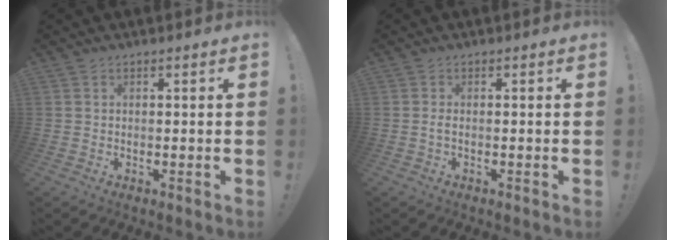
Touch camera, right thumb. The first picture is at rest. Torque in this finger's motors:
{"motor_torque": [-0.23, -0.31, 0.25, -0.07, 0.11]}